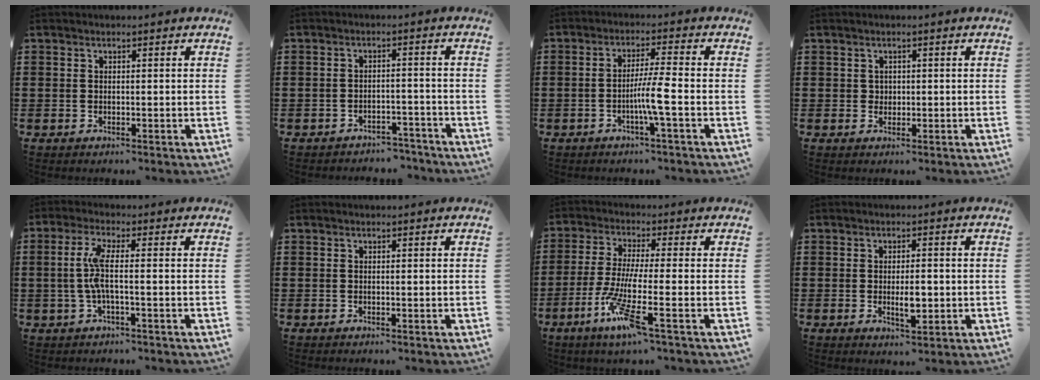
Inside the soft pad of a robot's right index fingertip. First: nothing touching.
{"total": 2.8, "force": [-2.7, 0.5, 0.3], "torque": [-0.011, -0.001, -0.057]}
{"total": 5.4, "force": [-1.8, -0.4, 5.1], "torque": [-0.096, -0.009, -0.037]}
{"total": 1.2, "force": [0.4, 1.1, 0.3], "torque": [-0.009, 0.005, 0.008]}
{"total": 5.1, "force": [-0.4, 0.7, 5.1], "torque": [-0.116, -0.008, -0.019]}
{"total": 0.0}
{"total": 8.9, "force": [-4.2, 0.3, 7.9], "torque": [-0.166, -0.013, -0.079]}
{"total": 3.7, "force": [-0.4, 1.3, 3.4], "torque": [-0.060, 0.002, -0.007]}